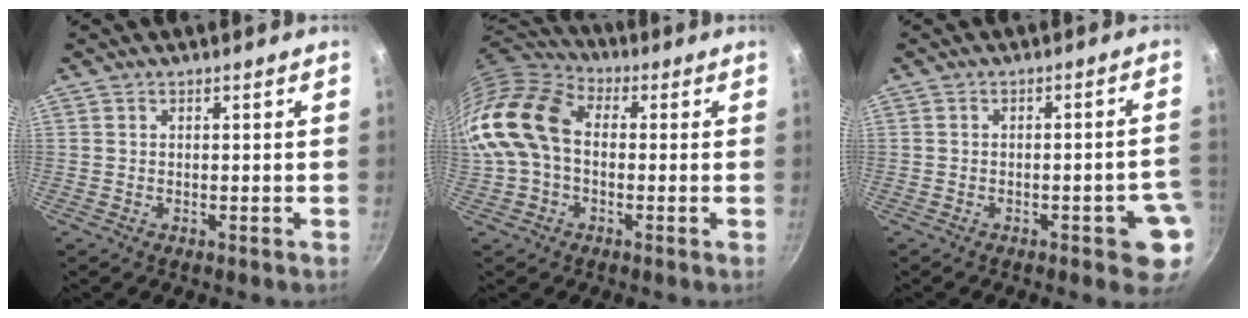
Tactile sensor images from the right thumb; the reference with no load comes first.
{"total": 16.9, "force": [-0.2, 12.0, 11.9], "torque": [-0.229, 0.039, -0.019]}
{"total": 6.8, "force": [-2.3, 2.3, 6.0], "torque": [-0.056, 0.023, -0.021]}